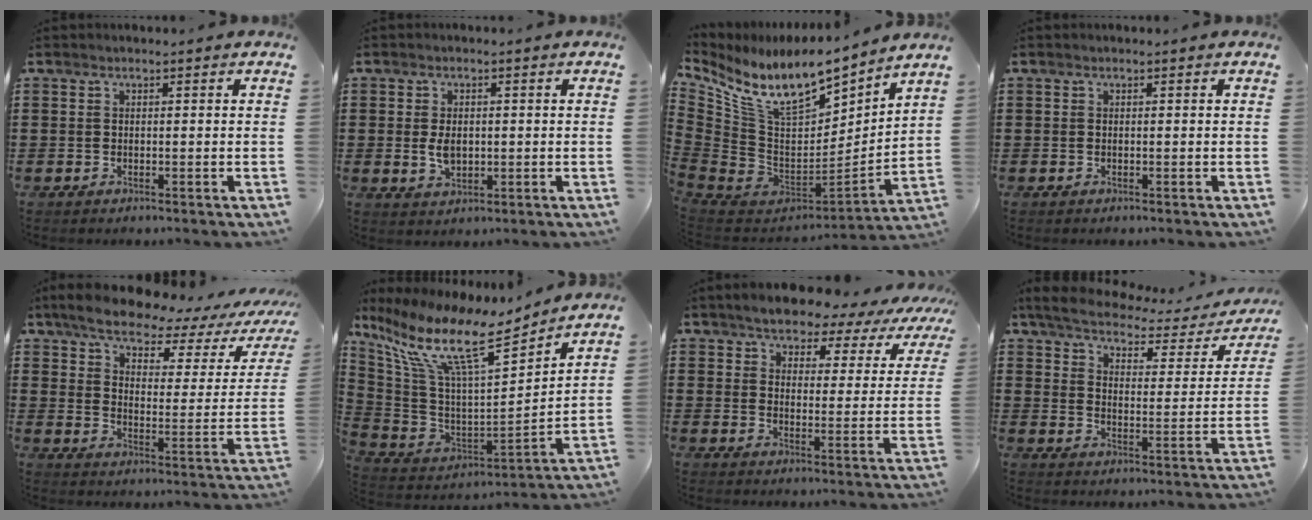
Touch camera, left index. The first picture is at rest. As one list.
[{"total": 3.6, "force": [0.1, 2.2, 2.8], "torque": [-0.056, -0.001, -0.003]}, {"total": 12.9, "force": [9.2, 4.6, 7.8], "torque": [-0.186, -0.069, 0.162]}, {"total": 0.0}, {"total": 6.2, "force": [5.3, 1.4, 3.0], "torque": [-0.087, -0.029, 0.089]}, {"total": 12.8, "force": [8.2, 2.8, 9.5], "torque": [-0.214, -0.052, 0.134]}, {"total": 5.4, "force": [5.1, 1.3, 1.1], "torque": [-0.044, -0.033, 0.086]}, {"total": 4.1, "force": [3.5, 0.8, 1.9], "torque": [-0.058, -0.023, 0.055]}]